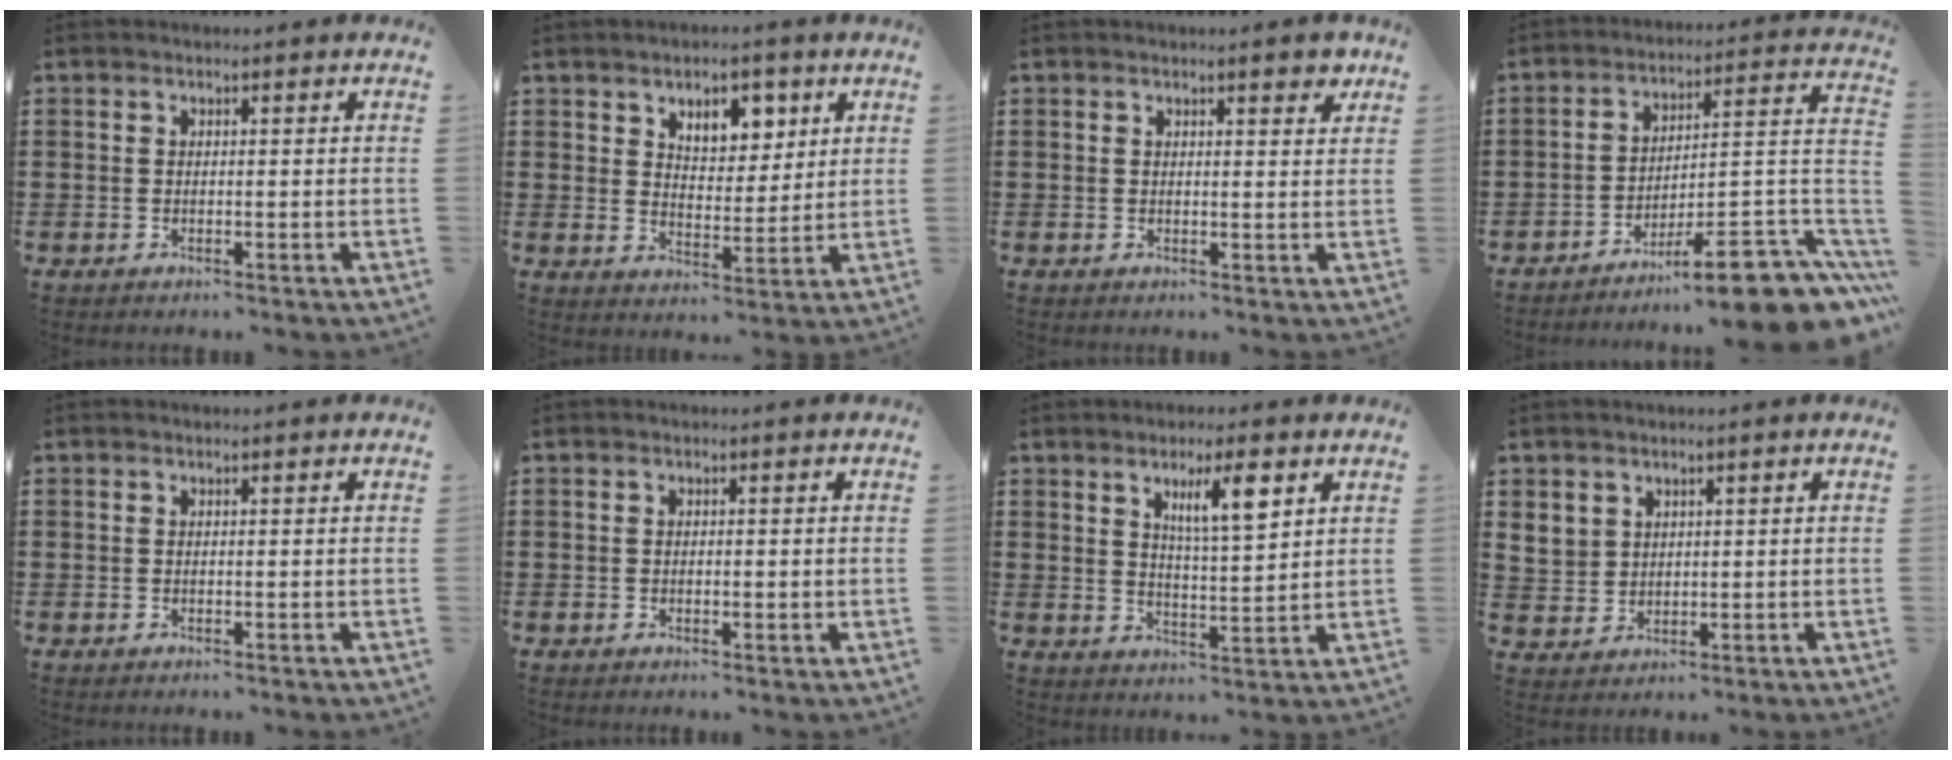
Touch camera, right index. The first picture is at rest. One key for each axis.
{"total": 5.9, "fx": 3.6, "fy": 3.7, "fz": 2.8, "tx": -0.048, "ty": 0.001, "tz": 0.060}
{"total": 2.3, "fx": 1.6, "fy": 0.5, "fz": 1.6, "tx": -0.018, "ty": 0.000, "tz": 0.024}
{"total": 10.9, "fx": -8.3, "fy": 1.7, "fz": 6.9, "tx": -0.087, "ty": 0.015, "tz": -0.152}
{"total": 0.0}
{"total": 0.6, "fx": -0.1, "fy": 0.4, "fz": 0.4, "tx": -0.009, "ty": 0.001, "tz": -0.001}
{"total": 6.5, "fx": 3.6, "fy": 1.4, "fz": 5.3, "tx": -0.096, "ty": 0.002, "tz": 0.055}
{"total": 3.4, "fx": 1.9, "fy": 2.8, "fz": 0.5, "tx": -0.026, "ty": 0.010, "tz": 0.038}